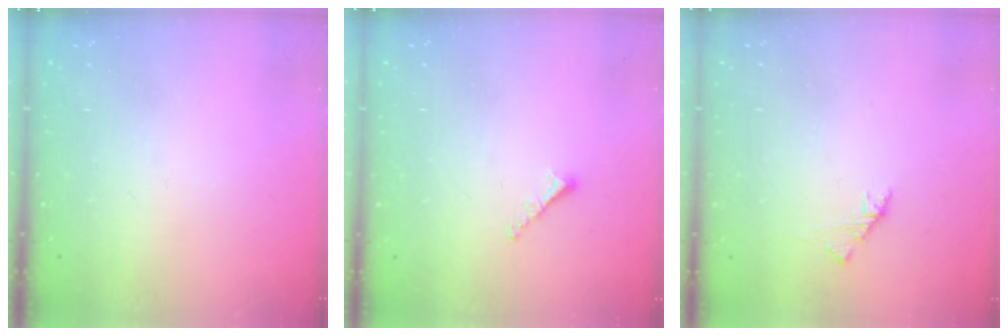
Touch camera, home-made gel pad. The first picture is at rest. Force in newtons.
{"total": 1.0, "press": 0.9, "slide": 0.4}
{"total": 1.7, "press": 1.6, "slide": 0.5}